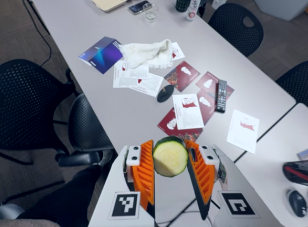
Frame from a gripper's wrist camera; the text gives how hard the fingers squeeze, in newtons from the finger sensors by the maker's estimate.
{"total": 12.5, "left": 12.8, "right": 12.2}